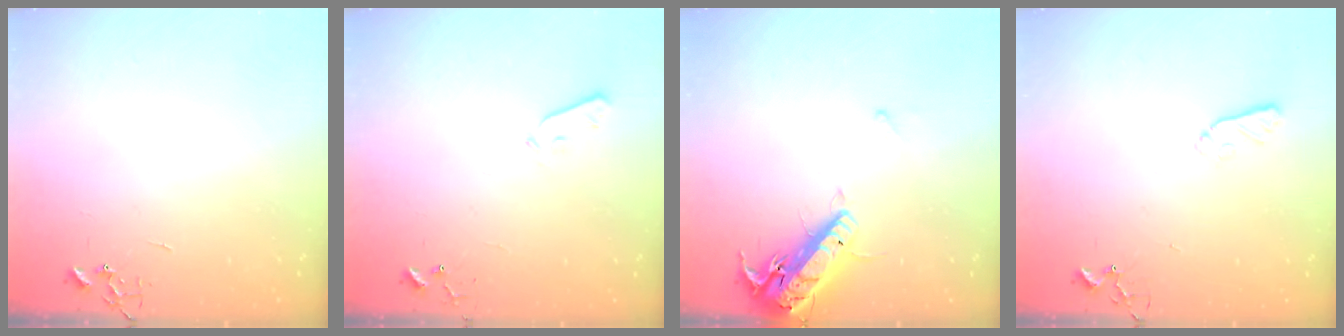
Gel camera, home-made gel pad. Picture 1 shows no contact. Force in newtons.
{"total": 3.6, "press": 3.6, "slide": 0.6}
{"total": 17.3, "press": 16.9, "slide": 3.7}
{"total": 5.6, "press": 5.5, "slide": 1.0}